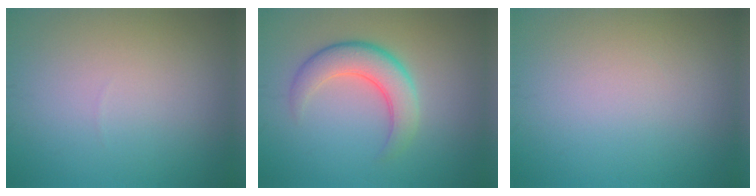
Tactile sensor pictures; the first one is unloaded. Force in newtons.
{"total": 4.7, "press": 4.7, "slide": 0.4}
{"total": 0.0}